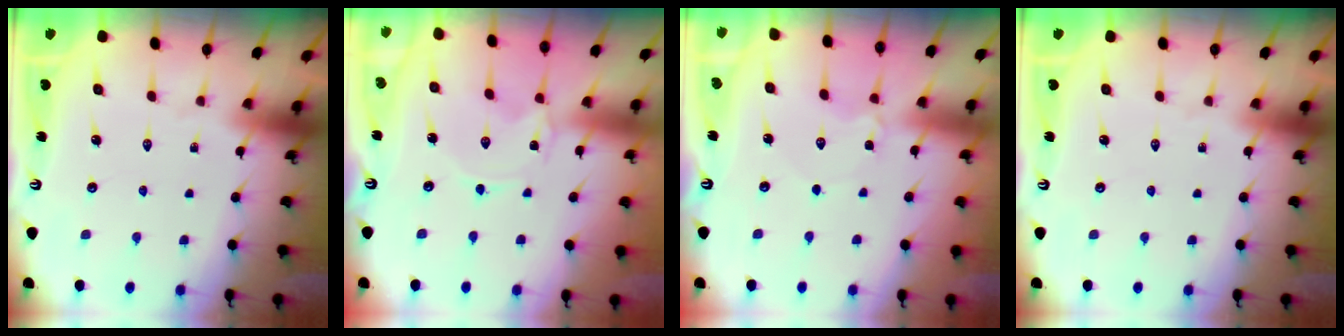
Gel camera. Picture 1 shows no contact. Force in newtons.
{"total": 0.0}
{"total": 2.1, "press": 2.1, "slide": 0.2}
{"total": 0.0}